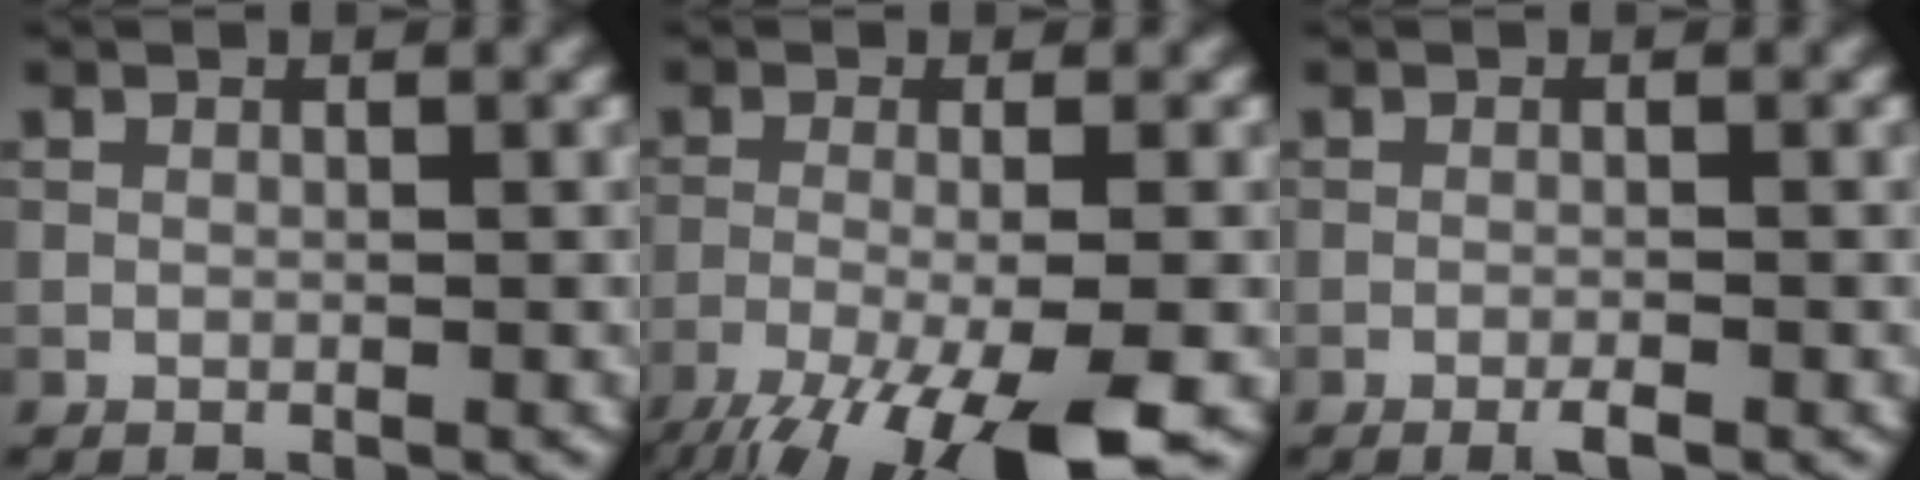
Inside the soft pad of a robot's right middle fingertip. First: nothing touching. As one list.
[{"total": 10.5, "force": [-6.3, 2.4, 8.0], "torque": [-0.138, -0.014, -0.109]}, {"total": 1.2, "force": [-0.8, 0.1, 0.9], "torque": [-0.015, -0.002, -0.016]}]